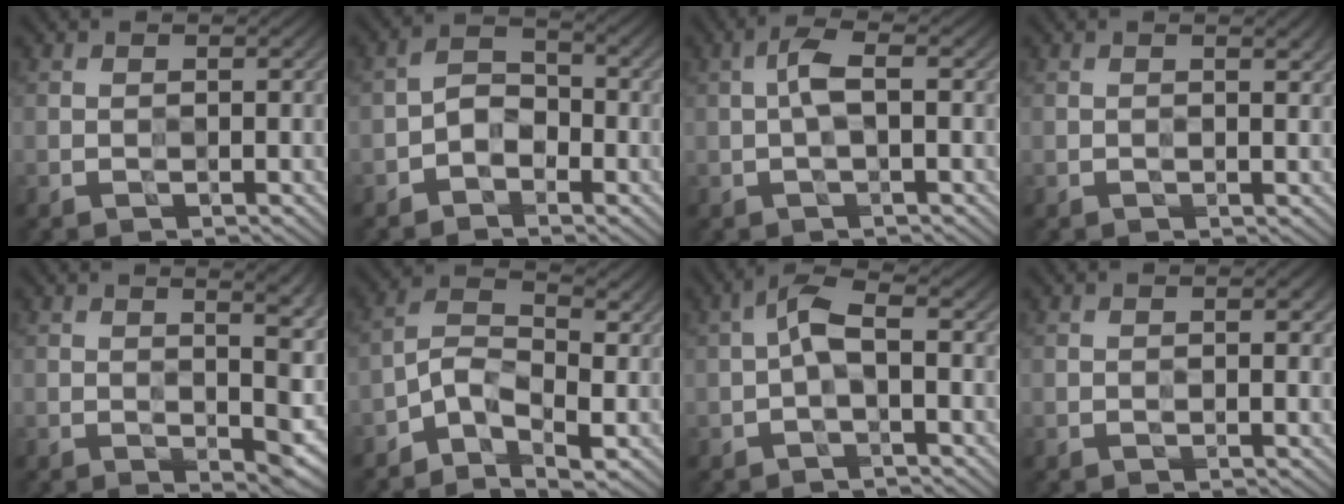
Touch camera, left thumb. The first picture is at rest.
{"total": 3.3, "force": [-1.6, 2.2, 1.9], "torque": [-0.034, 0.010, -0.042]}
{"total": 2.7, "force": [0.2, 0.6, 2.6], "torque": [-0.059, 0.011, -0.003]}
{"total": 1.3, "force": [0.7, 0.1, 1.1], "torque": [-0.020, 0.000, 0.009]}
{"total": 7.9, "force": [2.1, 2.2, 7.3], "torque": [-0.086, 0.001, 0.030]}
{"total": 5.0, "force": [-2.5, 2.3, 3.7], "torque": [-0.072, 0.006, -0.063]}
{"total": 3.4, "force": [-0.3, 1.1, 3.2], "torque": [-0.072, 0.013, -0.015]}
{"total": 1.1, "force": [0.4, 0.2, 1.0], "torque": [-0.017, 0.000, 0.005]}